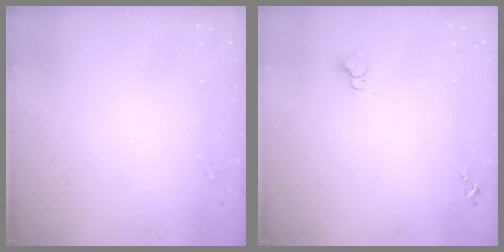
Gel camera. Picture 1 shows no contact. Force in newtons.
{"total": 3.2, "press": 3.2, "slide": 0.1}